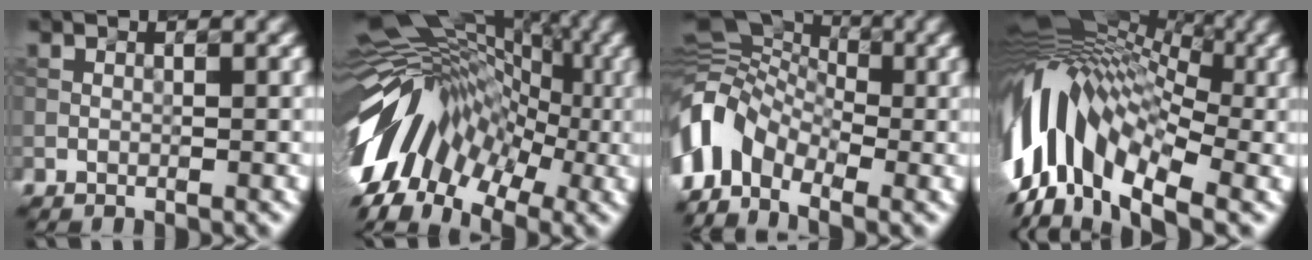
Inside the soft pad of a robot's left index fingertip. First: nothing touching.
{"total": 12.5, "force": [-3.0, 8.3, 8.8], "torque": [-0.163, 0.028, -0.080]}
{"total": 7.6, "force": [-2.9, 5.1, 4.9], "torque": [-0.090, 0.011, -0.077]}
{"total": 14.4, "force": [0.0, 8.0, 12.0], "torque": [-0.232, 0.035, -0.011]}